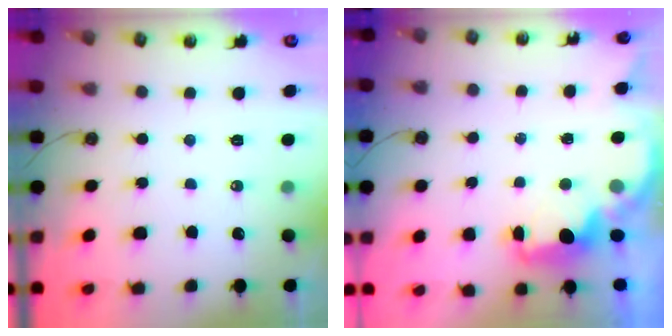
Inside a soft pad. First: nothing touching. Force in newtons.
{"total": 2.6, "press": 2.5, "slide": 0.8}